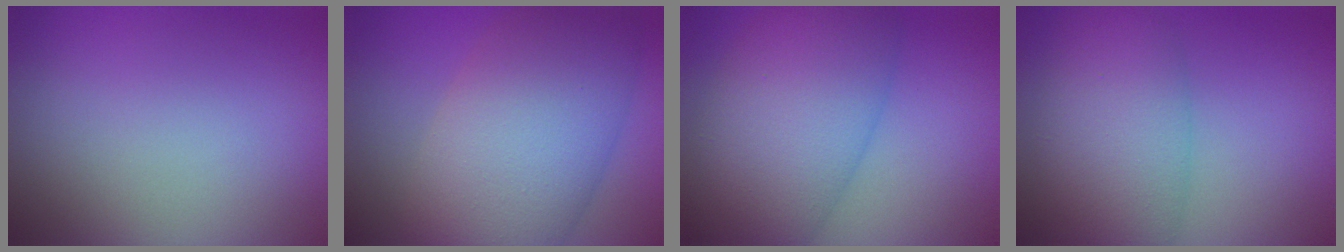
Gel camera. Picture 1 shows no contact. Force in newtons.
{"total": 12.6, "press": 12.6, "slide": 0.3}
{"total": 11.0, "press": 11.0, "slide": 0.3}
{"total": 7.6, "press": 7.6, "slide": 0.6}